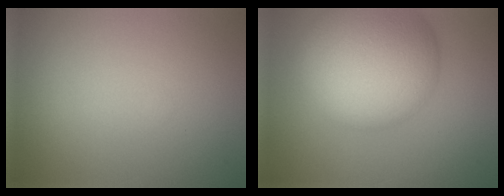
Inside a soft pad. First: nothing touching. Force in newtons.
{"total": 13.9, "press": 13.9, "slide": 0.9}